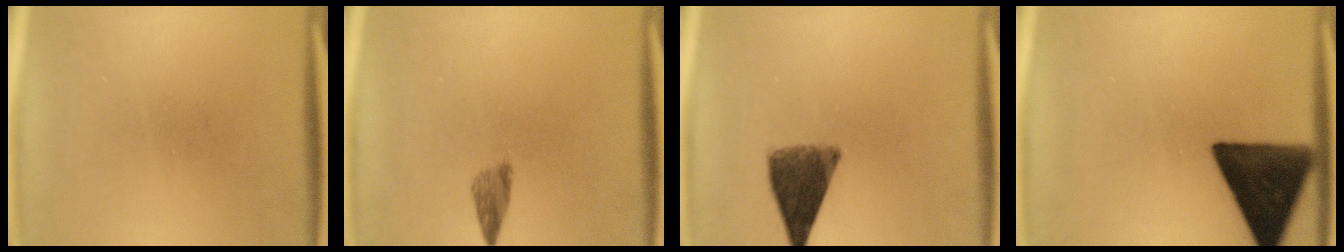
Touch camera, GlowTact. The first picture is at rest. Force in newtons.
{"total": 2.1}
{"total": 8.7}
{"total": 14.9}